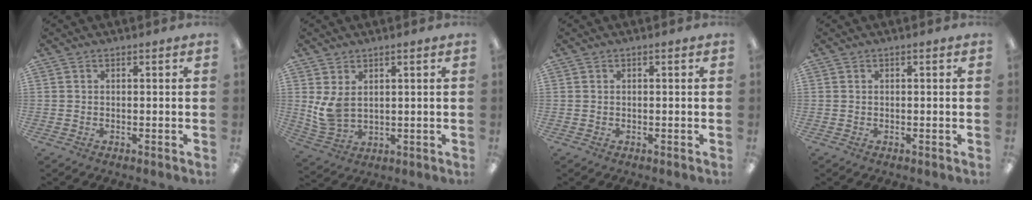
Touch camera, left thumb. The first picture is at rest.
{"total": 6.3, "force": [2.2, 3.9, 4.4], "torque": [-0.098, -0.004, 0.044]}
{"total": 0.0}
{"total": 0.0}